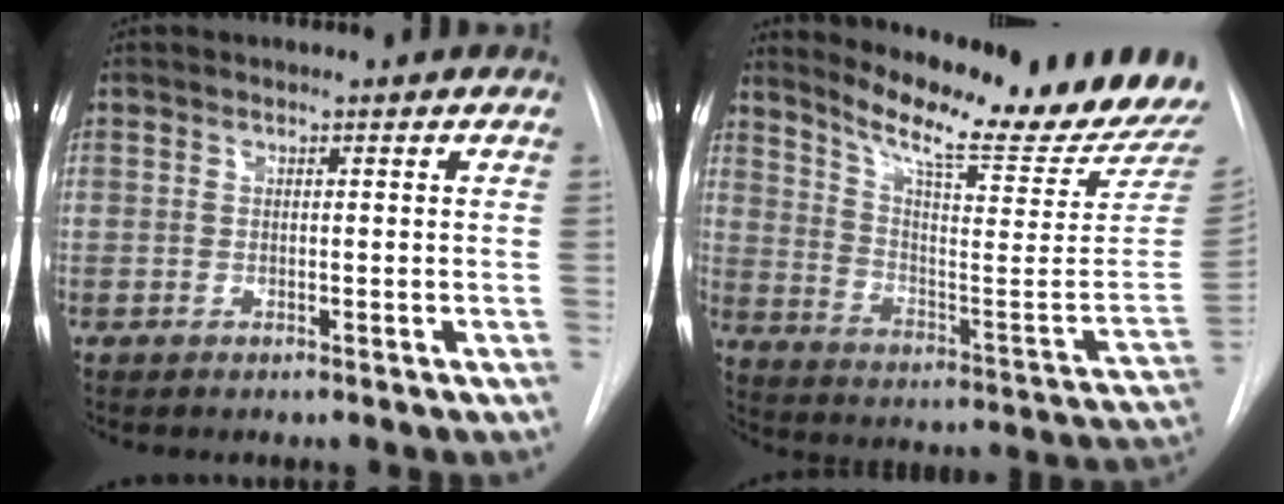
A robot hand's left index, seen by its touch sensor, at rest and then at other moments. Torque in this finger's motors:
{"motor_torque": [0.34, -0.55, 0.11, 0.06]}